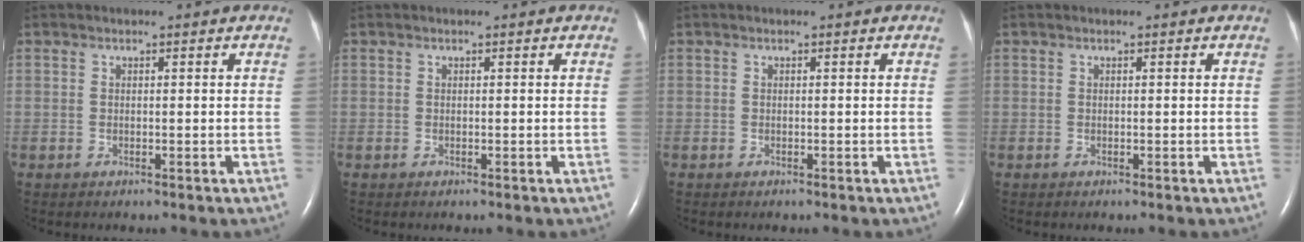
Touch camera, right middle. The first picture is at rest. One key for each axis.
{"total": 0.0}
{"total": 0.0}
{"total": 0.0}